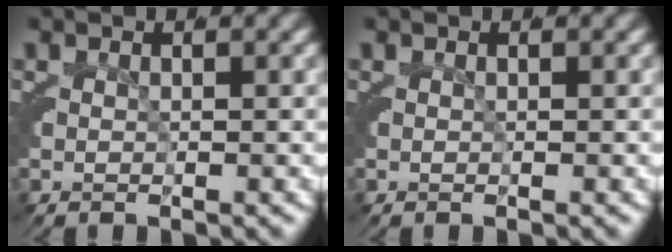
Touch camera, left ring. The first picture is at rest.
{"total": 0.0}